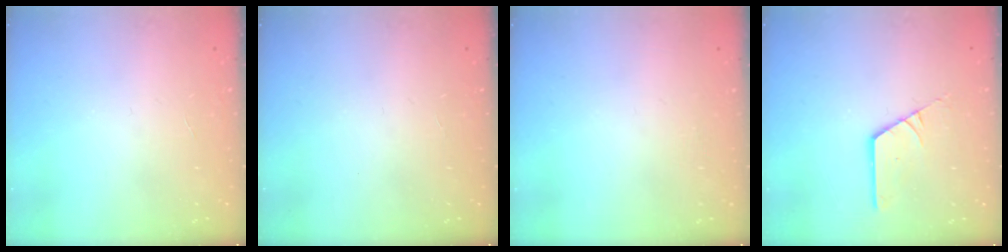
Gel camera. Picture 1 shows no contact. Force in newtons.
{"total": 0.0}
{"total": 0.0}
{"total": 2.9, "press": 2.9, "slide": 0.1}